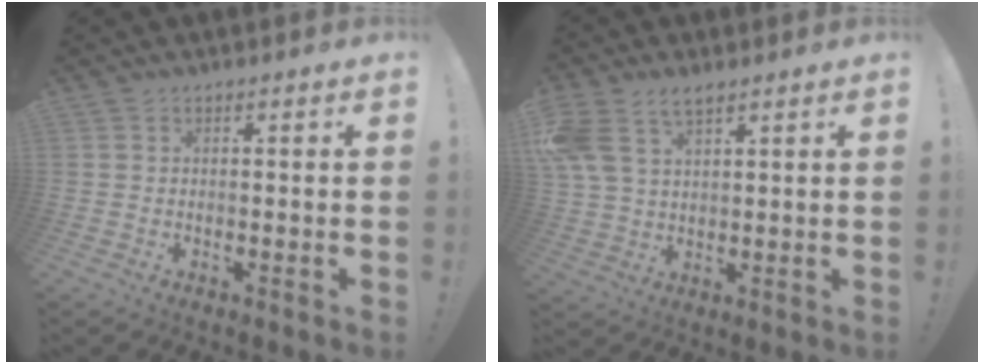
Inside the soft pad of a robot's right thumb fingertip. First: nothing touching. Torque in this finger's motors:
{"motor_torque": [1.38, 1.52, 0.67, -0.08, 0.20]}